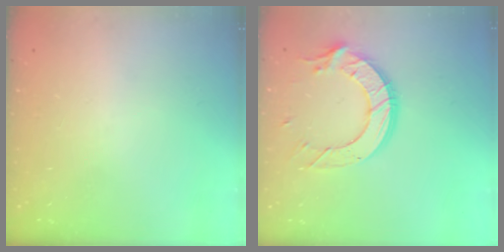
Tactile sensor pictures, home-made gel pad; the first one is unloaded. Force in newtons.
{"total": 13.4, "press": 13.3, "slide": 0.8}